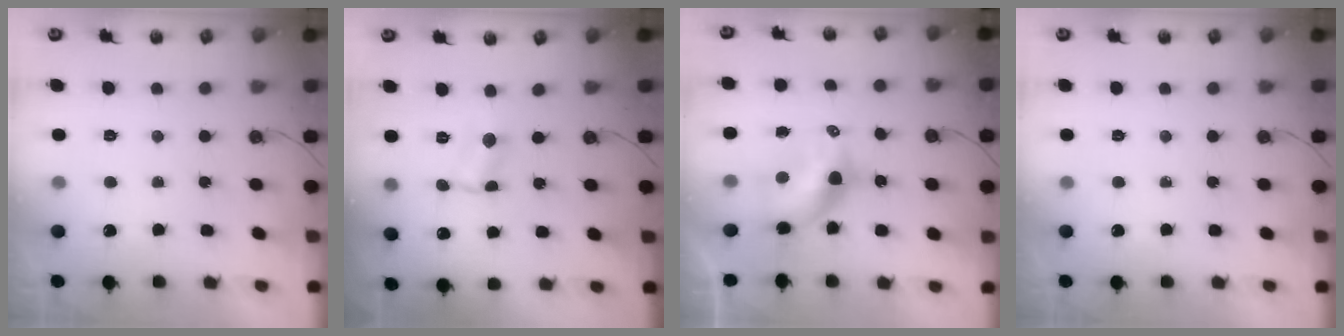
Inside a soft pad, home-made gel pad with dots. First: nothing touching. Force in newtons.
{"total": 2.0, "press": 2.0, "slide": 0.3}
{"total": 7.7, "press": 7.7, "slide": 0.6}
{"total": 0.0}